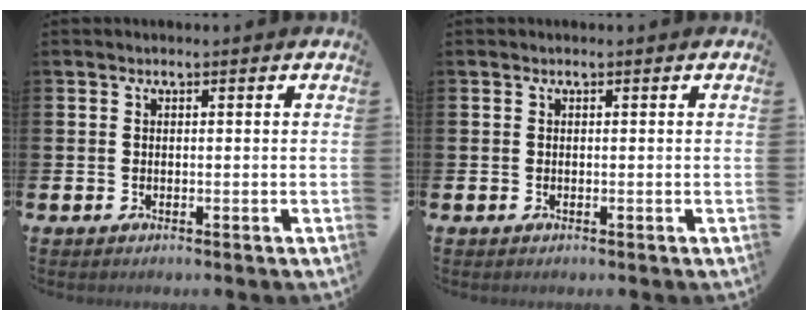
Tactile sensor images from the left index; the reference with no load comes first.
{"total": 0.0}